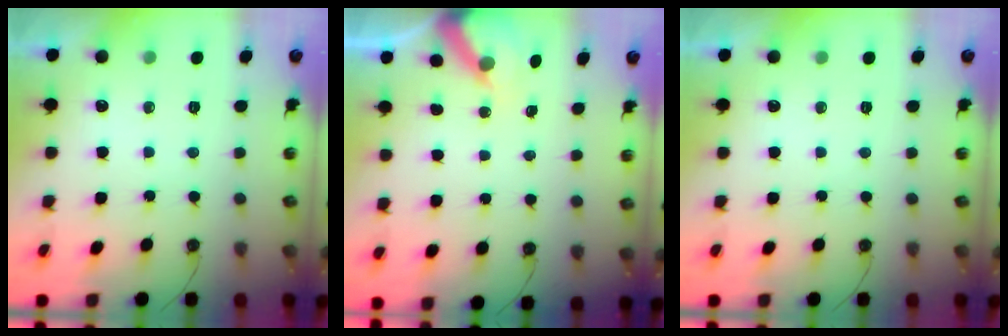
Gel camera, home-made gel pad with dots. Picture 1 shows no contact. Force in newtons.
{"total": 6.0, "press": 6.0, "slide": 0.3}
{"total": 0.0}